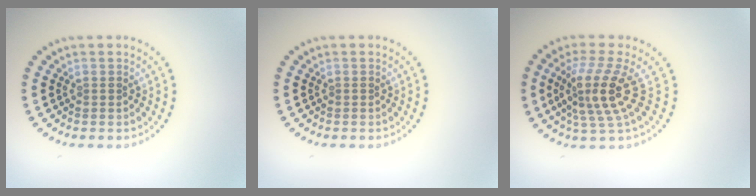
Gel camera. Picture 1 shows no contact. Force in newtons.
{"total": 0.0}
{"total": 4.3, "press": 3.1, "slide": 3.0}